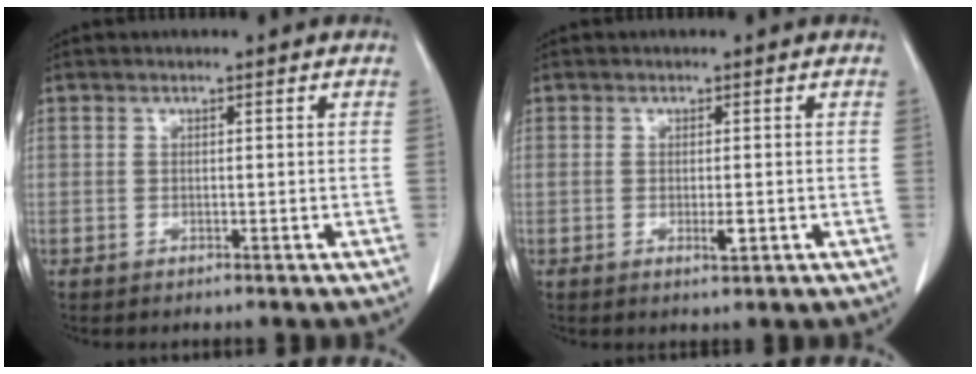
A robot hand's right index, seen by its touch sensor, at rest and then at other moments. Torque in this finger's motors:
{"motor_torque": [1.04, 0.00, 0.47, 0.09]}